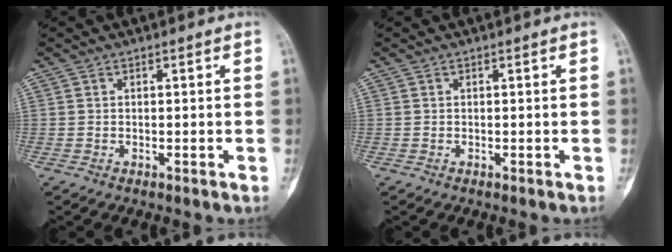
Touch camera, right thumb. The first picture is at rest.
{"total": 0.0}